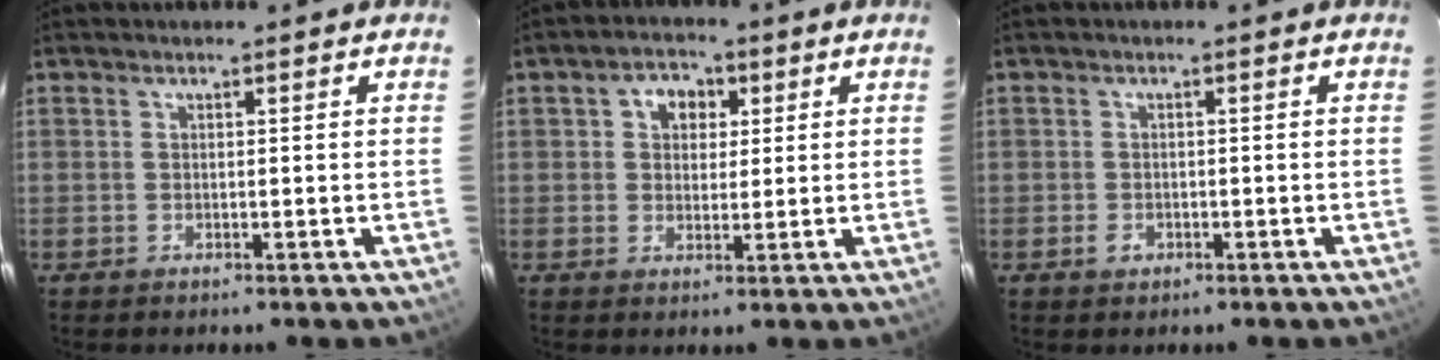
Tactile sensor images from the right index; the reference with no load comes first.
{"total": 5.0, "force": [1.5, 4.1, 2.4], "torque": [-0.035, 0.017, 0.025]}
{"total": 1.8, "force": [-0.9, 1.4, 0.7], "torque": [-0.012, 0.003, -0.012]}